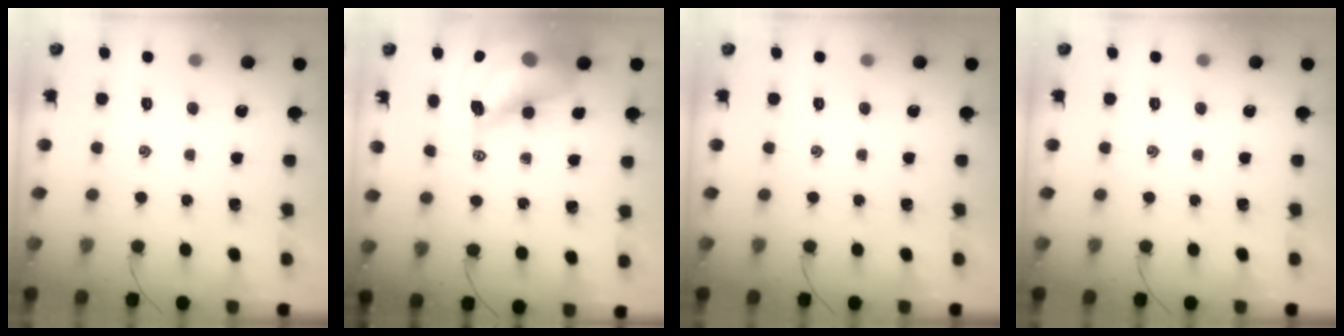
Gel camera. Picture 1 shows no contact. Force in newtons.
{"total": 15.1, "press": 14.5, "slide": 4.1}
{"total": 0.0}
{"total": 0.0}